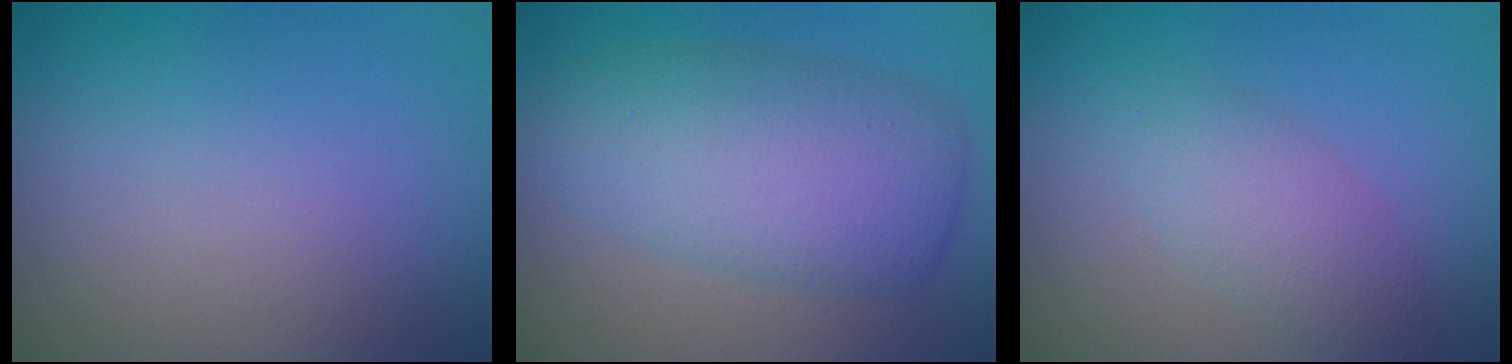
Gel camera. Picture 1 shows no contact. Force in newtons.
{"total": 7.7, "press": 7.7, "slide": 0.1}
{"total": 2.8, "press": 2.8, "slide": 0.2}